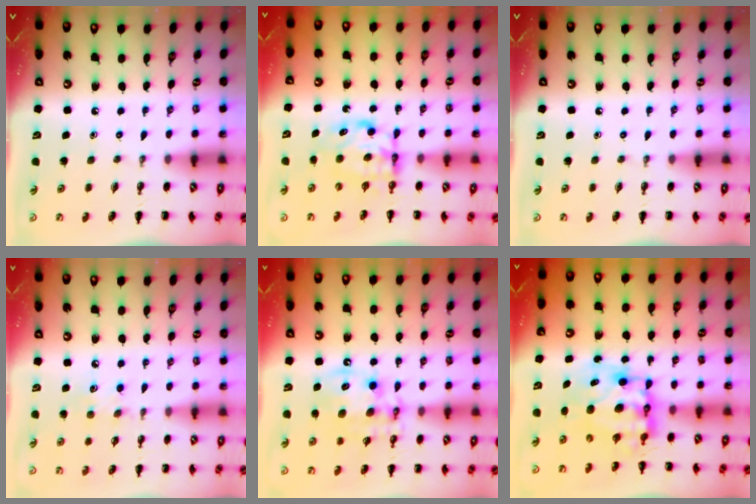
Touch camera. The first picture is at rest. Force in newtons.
{"total": 6.4, "press": 6.4, "slide": 0.5}
{"total": 0.0}
{"total": 6.5, "press": 6.3, "slide": 1.6}
{"total": 12.3, "press": 11.9, "slide": 3.0}
{"total": 10.2, "press": 9.7, "slide": 3.0}